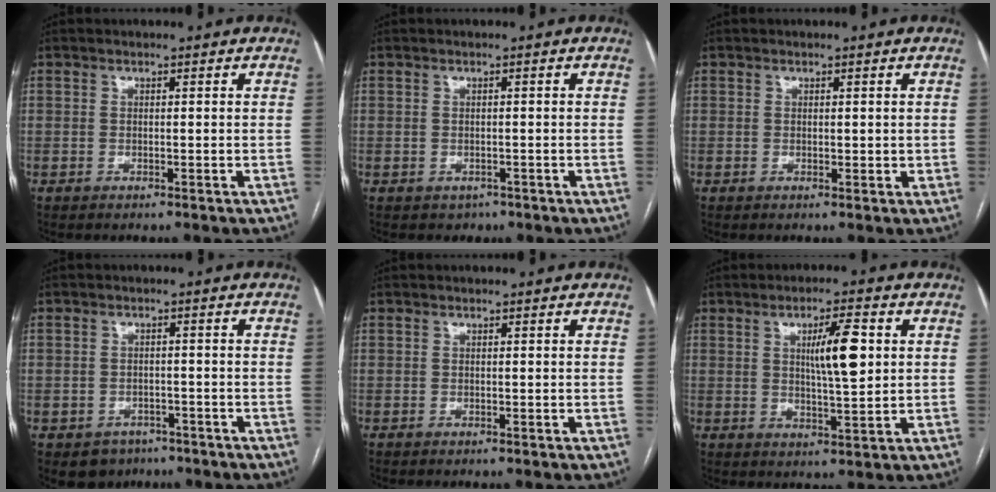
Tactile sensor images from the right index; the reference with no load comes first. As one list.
[{"total": 1.5, "force": [-0.8, 1.3, 0.3], "torque": [-0.003, 0.003, -0.005]}, {"total": 1.1, "force": [0.4, 0.8, 0.7], "torque": [-0.005, -0.003, 0.009]}, {"total": 4.7, "force": [-2.8, 3.8, 0.6], "torque": [-0.005, 0.009, -0.034]}, {"total": 0.0}, {"total": 7.5, "force": [1.8, 1.0, 7.2], "torque": [-0.119, 0.004, 0.032]}]